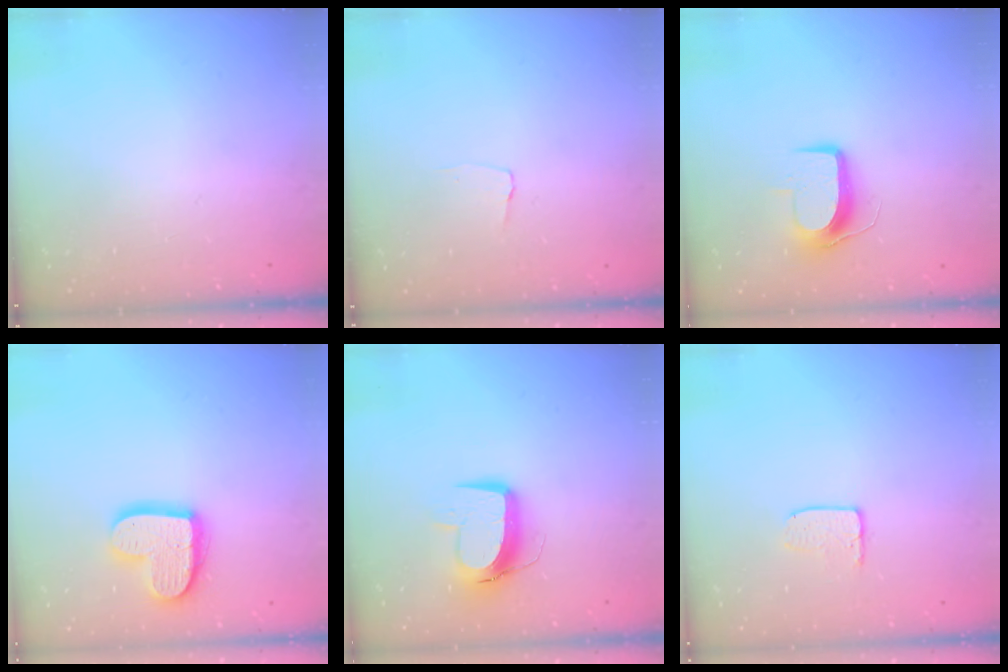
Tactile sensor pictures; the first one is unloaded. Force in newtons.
{"total": 2.9, "press": 2.8, "slide": 0.3}
{"total": 9.6, "press": 9.6, "slide": 0.3}
{"total": 16.2, "press": 16.1, "slide": 1.5}
{"total": 11.2, "press": 11.1, "slide": 1.2}
{"total": 5.8, "press": 5.8, "slide": 0.4}